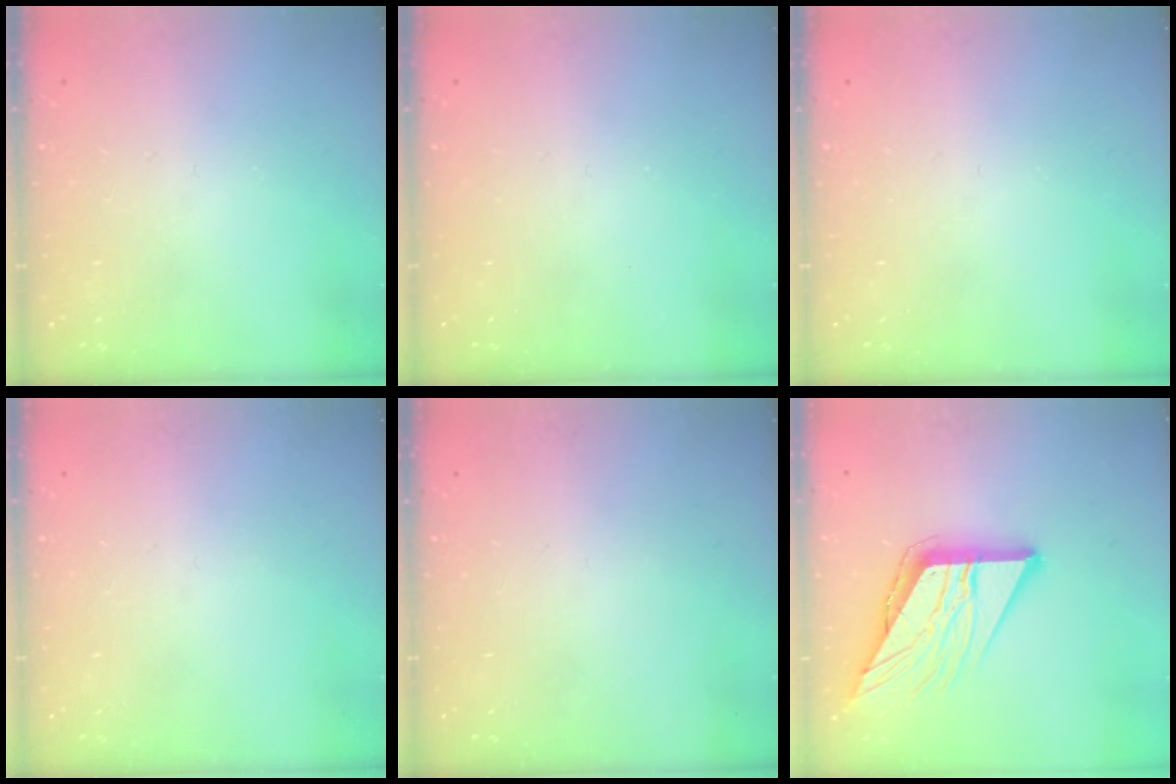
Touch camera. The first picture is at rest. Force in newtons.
{"total": 0.0}
{"total": 0.0}
{"total": 0.0}
{"total": 0.0}
{"total": 12.8, "press": 12.7, "slide": 1.5}